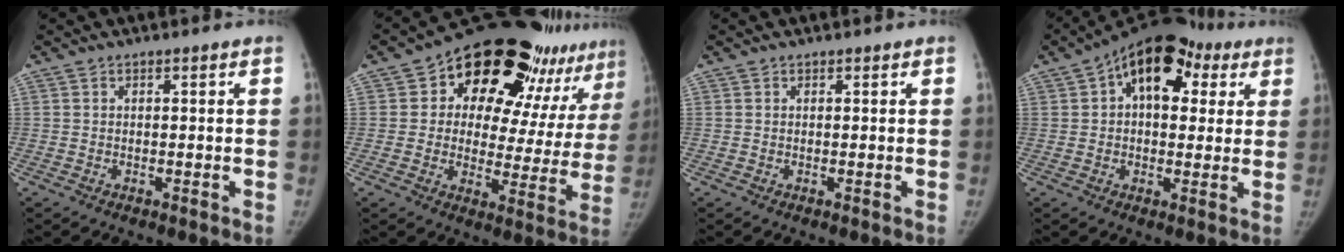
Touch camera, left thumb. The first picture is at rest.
{"total": 26.1, "force": [15.6, 12.1, 17.0], "torque": [-0.188, -0.040, 0.207]}
{"total": 0.0}
{"total": 15.7, "force": [5.6, 9.8, 10.8], "torque": [-0.110, 0.020, 0.074]}